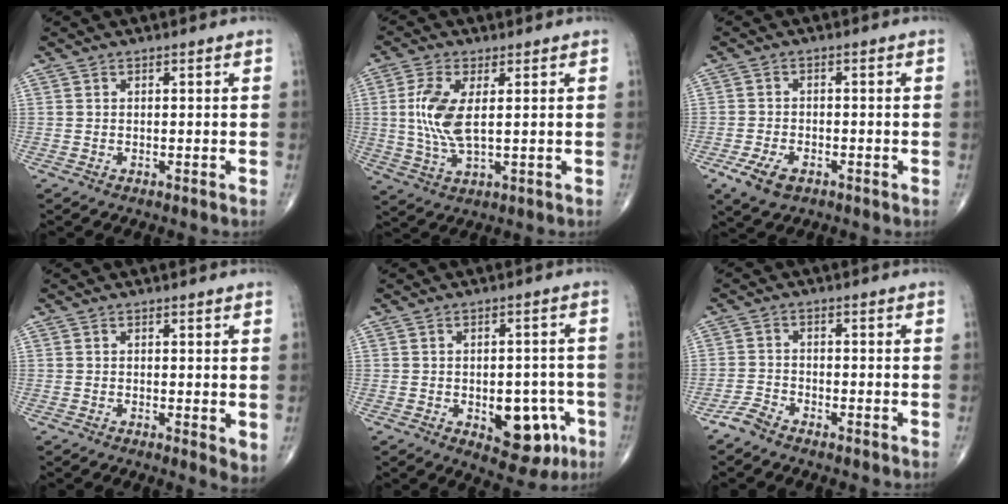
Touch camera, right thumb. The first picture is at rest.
{"total": 9.0, "force": [1.2, 3.6, 8.2], "torque": [-0.189, -0.008, 0.028]}
{"total": 5.3, "force": [-2.8, 3.0, 3.4], "torque": [-0.072, 0.005, -0.049]}
{"total": 2.9, "force": [0.1, 1.0, 2.7], "torque": [-0.038, -0.011, 0.000]}
{"total": 10.8, "force": [-3.8, 6.1, 8.0], "torque": [-0.065, 0.020, -0.038]}
{"total": 2.7, "force": [-2.5, 0.7, 0.7], "torque": [-0.022, 0.005, -0.055]}